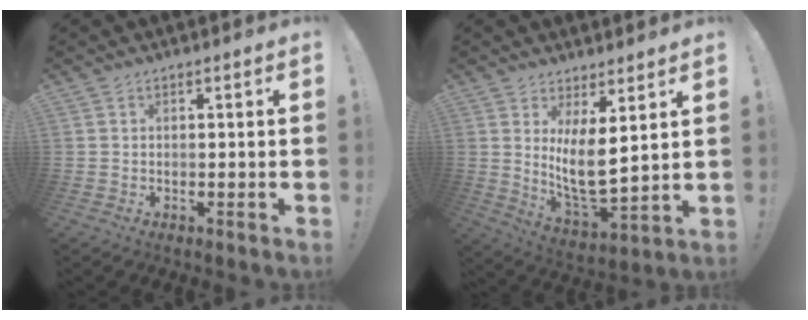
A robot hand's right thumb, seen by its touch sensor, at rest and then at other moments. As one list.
[{"total": 11.1, "force": [4.0, 3.2, 9.8], "torque": [-0.185, -0.047, 0.070]}]